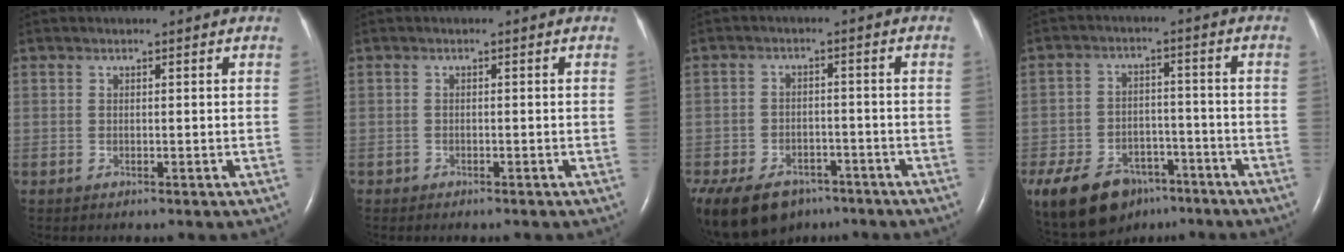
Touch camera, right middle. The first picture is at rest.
{"total": 0.9, "force": [-0.7, 0.4, 0.2], "torque": [-0.007, 0.000, -0.011]}
{"total": 17.3, "force": [-11.3, 10.5, 7.8], "torque": [-0.230, -0.022, -0.165]}
{"total": 20.4, "force": [-12.9, 12.5, 9.8], "torque": [-0.265, -0.019, -0.197]}